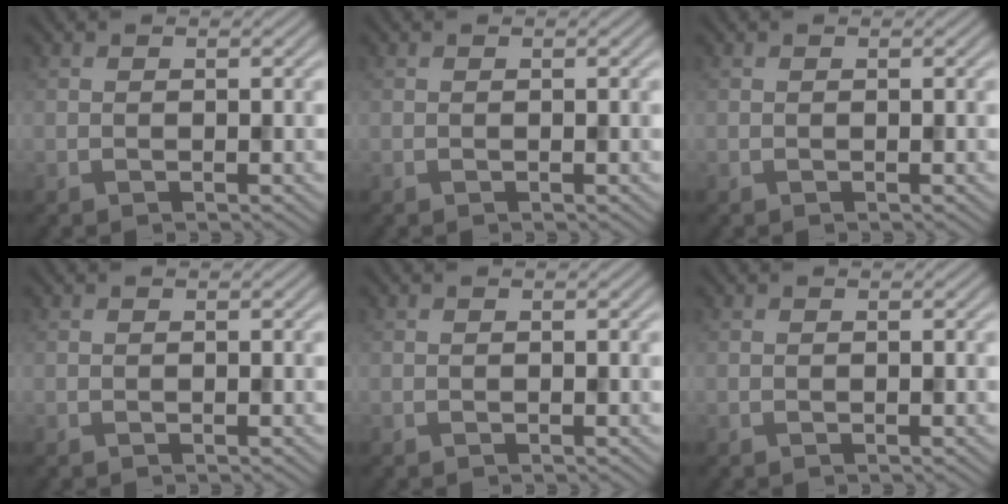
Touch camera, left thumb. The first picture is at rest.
{"total": 0.0}
{"total": 0.0}
{"total": 0.0}
{"total": 0.0}
{"total": 0.0}